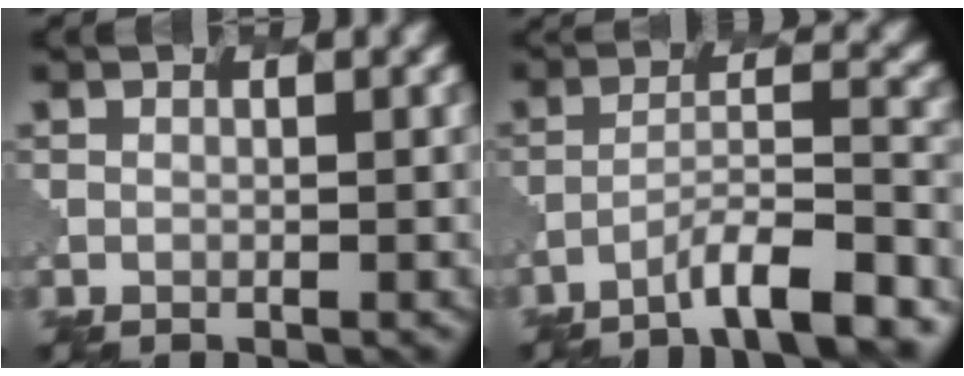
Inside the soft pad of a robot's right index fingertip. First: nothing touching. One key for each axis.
{"total": 6.9, "fx": -5.3, "fy": 0.9, "fz": 4.4, "tx": -0.059, "ty": 0.011, "tz": -0.087}